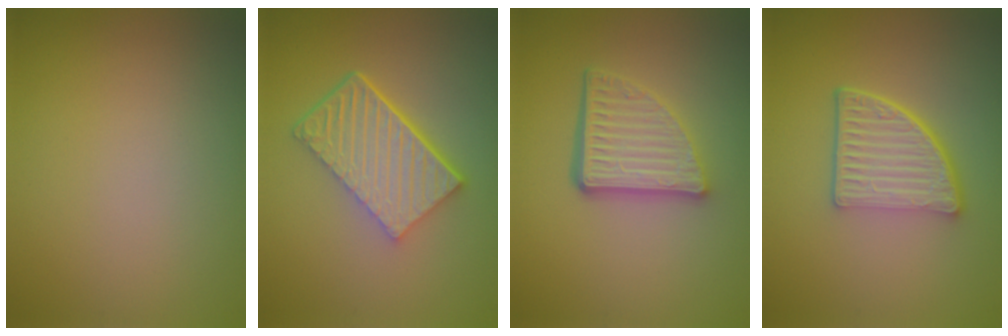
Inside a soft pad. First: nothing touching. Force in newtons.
{"total": 6.3, "press": 4.3, "slide": 4.7}
{"total": 5.2, "press": 3.6, "slide": 3.7}
{"total": 5.4, "press": 3.9, "slide": 3.8}